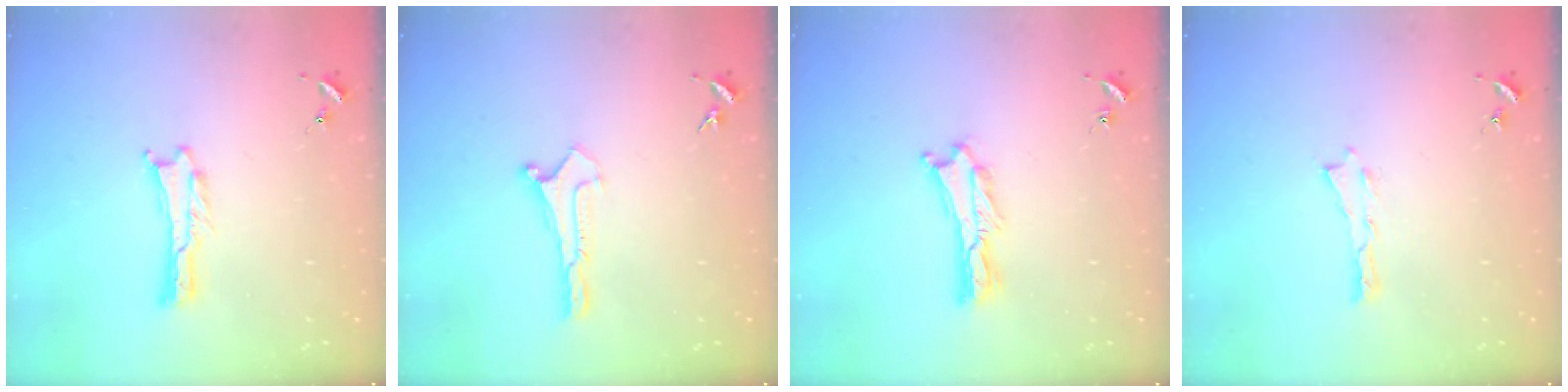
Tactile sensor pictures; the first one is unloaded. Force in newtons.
{"total": 0.0}
{"total": 1.2, "press": 1.1, "slide": 0.3}
{"total": 0.0}